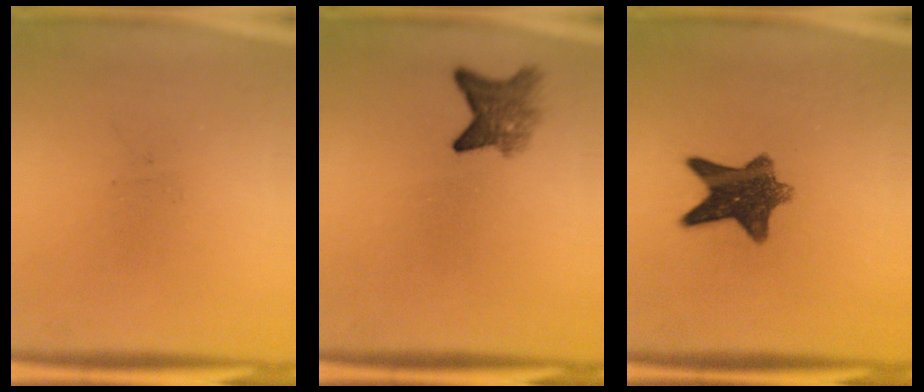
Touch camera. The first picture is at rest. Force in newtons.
{"total": 4.5}
{"total": 9.6}